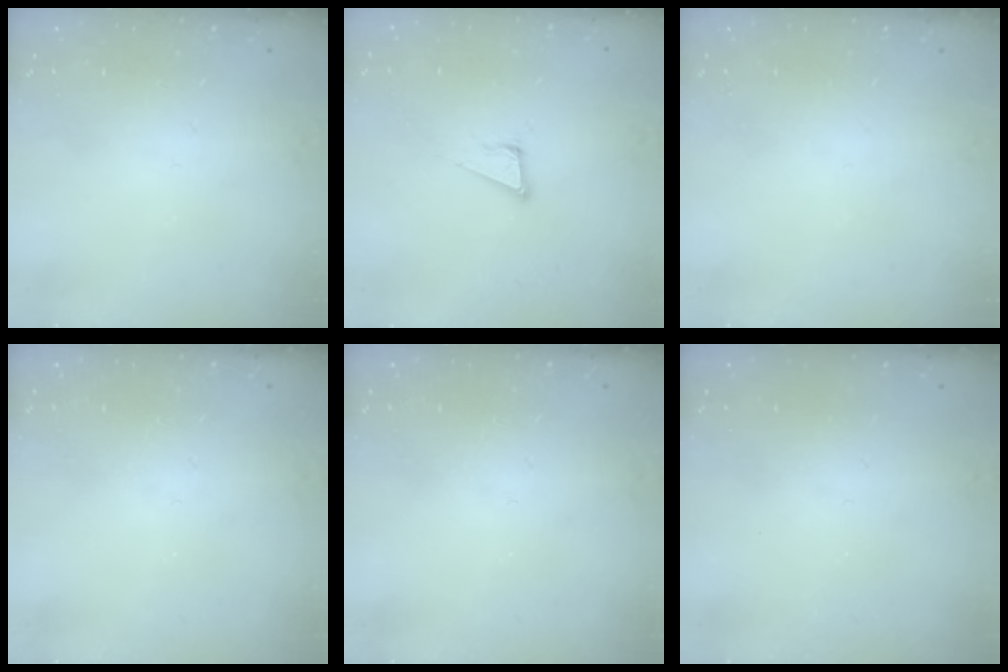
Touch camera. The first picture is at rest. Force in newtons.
{"total": 5.5, "press": 4.7, "slide": 2.8}
{"total": 0.0}
{"total": 0.0}
{"total": 0.0}
{"total": 0.0}